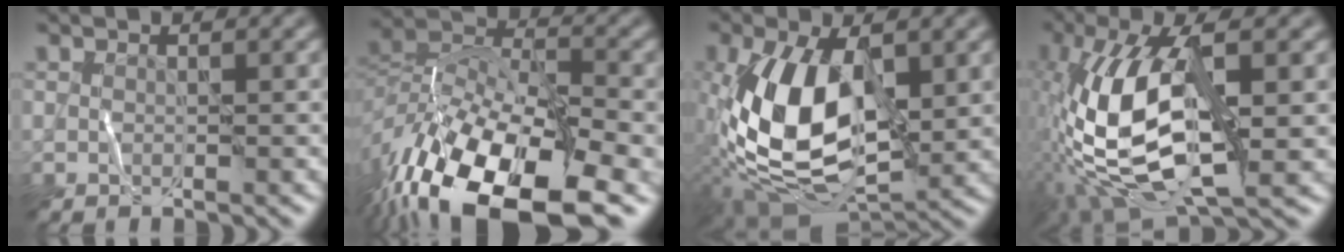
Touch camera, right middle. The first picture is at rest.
{"total": 15.1, "force": [-8.6, 6.6, 10.6], "torque": [-0.217, -0.007, -0.144]}
{"total": 12.0, "force": [-0.4, 6.3, 10.1], "torque": [-0.218, 0.005, -0.004]}
{"total": 12.5, "force": [-1.3, 5.5, 11.2], "torque": [-0.253, 0.009, -0.022]}